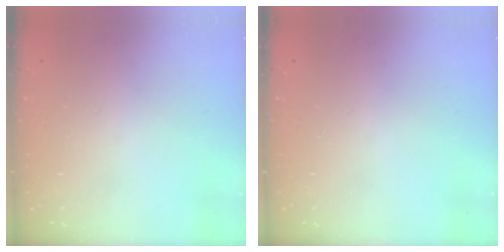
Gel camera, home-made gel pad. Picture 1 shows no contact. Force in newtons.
{"total": 0.0}